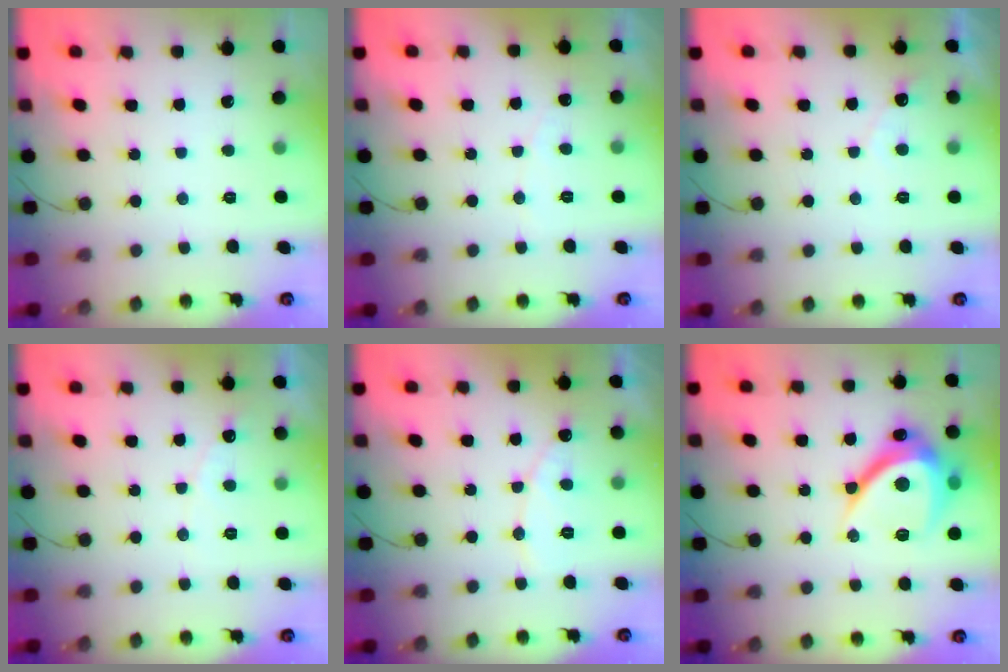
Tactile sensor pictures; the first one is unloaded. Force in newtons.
{"total": 2.3, "press": 2.3, "slide": 0.1}
{"total": 4.0, "press": 4.0, "slide": 0.2}
{"total": 3.7, "press": 3.6, "slide": 0.2}
{"total": 7.9, "press": 7.9, "slide": 0.7}
{"total": 14.4, "press": 14.4, "slide": 0.5}